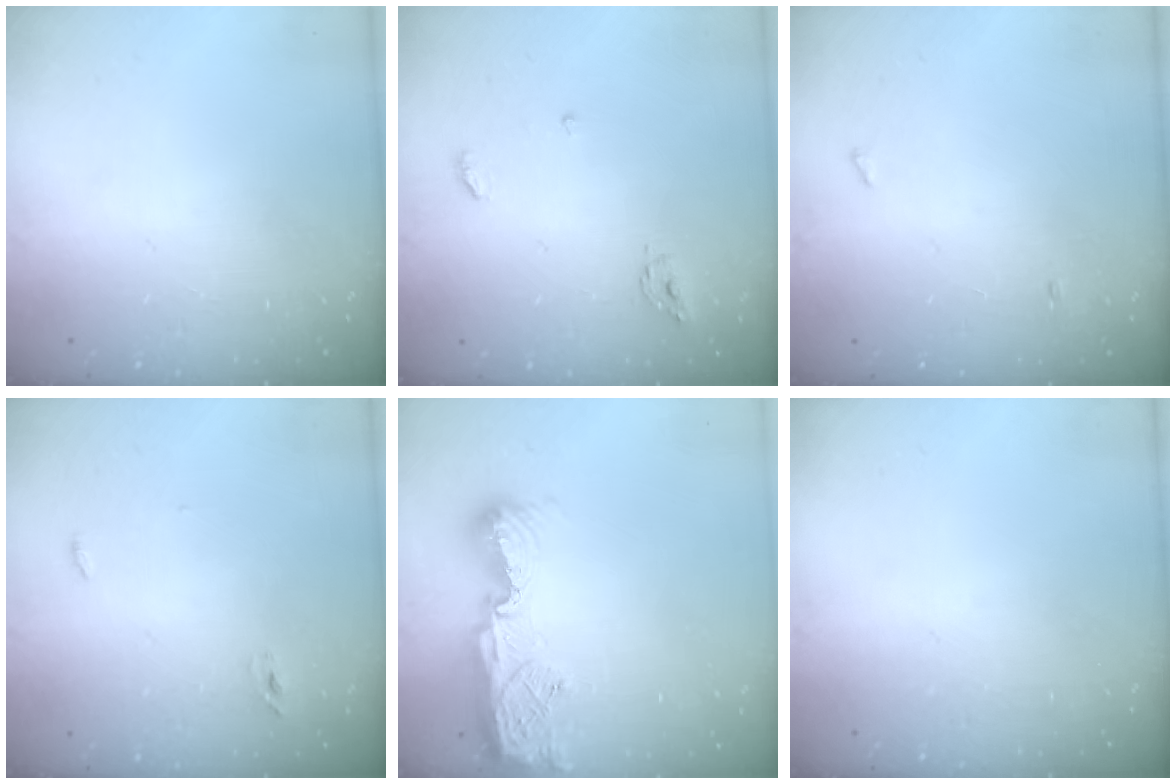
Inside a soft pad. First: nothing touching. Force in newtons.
{"total": 4.4, "press": 4.4, "slide": 0.3}
{"total": 6.9, "press": 2.8, "slide": 6.3}
{"total": 3.0, "press": 2.8, "slide": 1.1}
{"total": 11.6, "press": 11.5, "slide": 1.1}
{"total": 0.0}